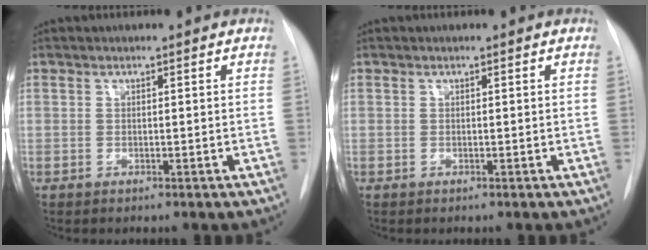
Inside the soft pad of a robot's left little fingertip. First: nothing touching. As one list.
[{"total": 0.0}]